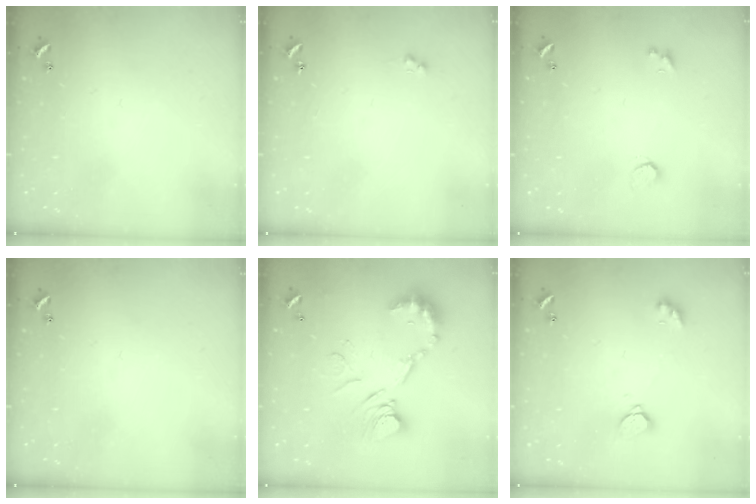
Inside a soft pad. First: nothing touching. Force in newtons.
{"total": 1.0, "press": 0.9, "slide": 0.5}
{"total": 1.0, "press": 0.8, "slide": 0.5}
{"total": 0.0}
{"total": 13.6, "press": 13.6, "slide": 1.2}
{"total": 2.3, "press": 2.3, "slide": 0.3}